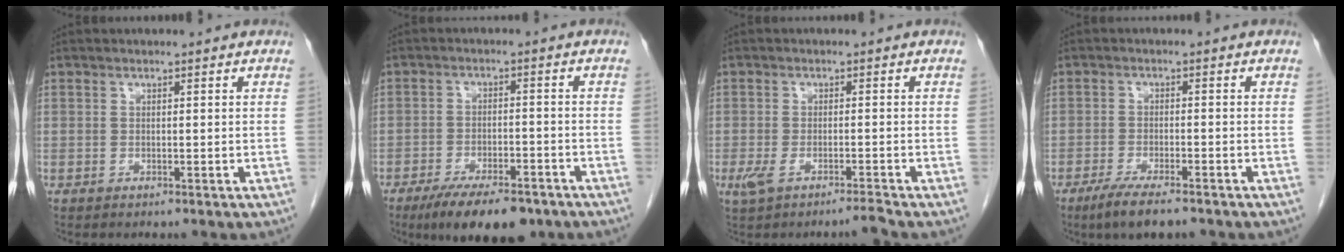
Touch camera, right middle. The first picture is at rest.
{"total": 10.8, "force": [-7.8, 3.6, 6.5], "torque": [-0.096, -0.008, -0.121]}
{"total": 3.2, "force": [-2.1, 0.2, 2.3], "torque": [-0.049, -0.002, -0.042]}
{"total": 6.4, "force": [-4.7, 1.1, 4.2], "torque": [-0.072, -0.013, -0.074]}